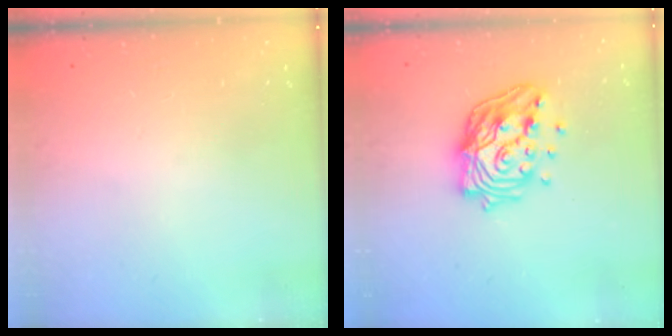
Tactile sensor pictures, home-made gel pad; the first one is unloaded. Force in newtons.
{"total": 17.6, "press": 17.0, "slide": 4.2}